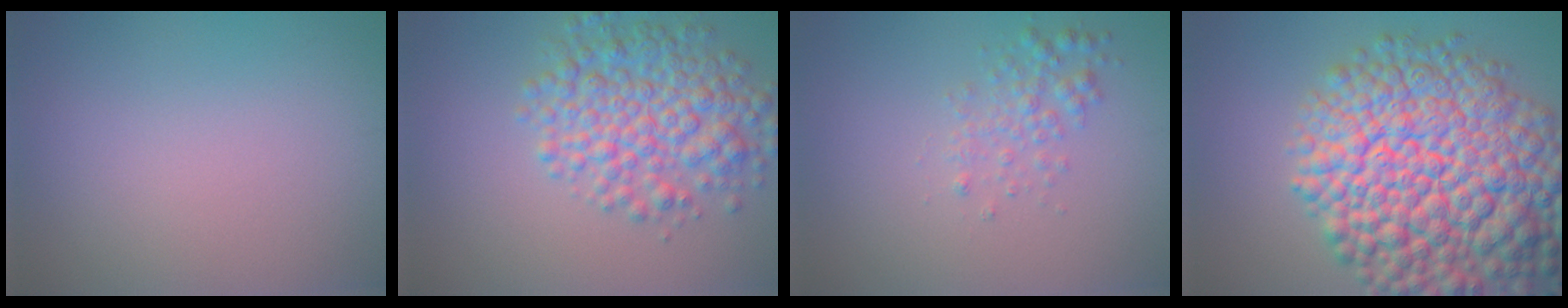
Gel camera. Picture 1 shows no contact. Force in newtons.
{"total": 6.2, "press": 6.2, "slide": 0.1}
{"total": 2.0, "press": 2.0, "slide": 0.0}
{"total": 15.2, "press": 15.2, "slide": 0.6}